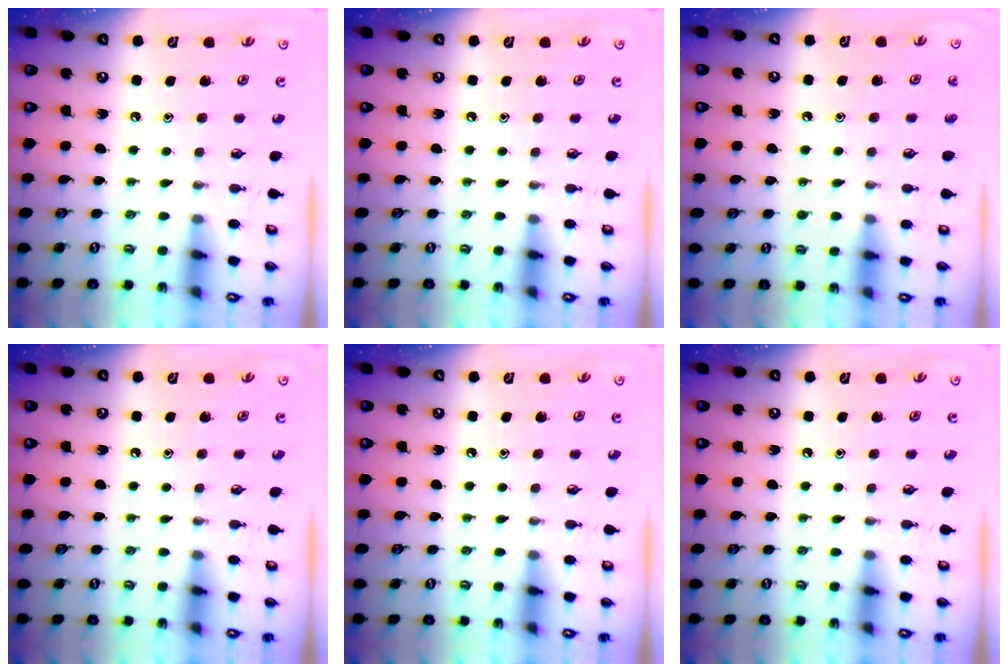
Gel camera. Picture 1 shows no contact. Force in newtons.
{"total": 0.0}
{"total": 2.6, "press": 2.6, "slide": 0.3}
{"total": 0.0}
{"total": 0.0}
{"total": 0.0}